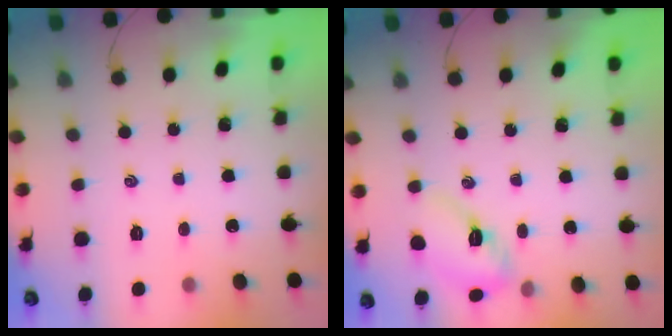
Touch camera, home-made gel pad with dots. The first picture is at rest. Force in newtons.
{"total": 9.1, "press": 9.1, "slide": 0.8}